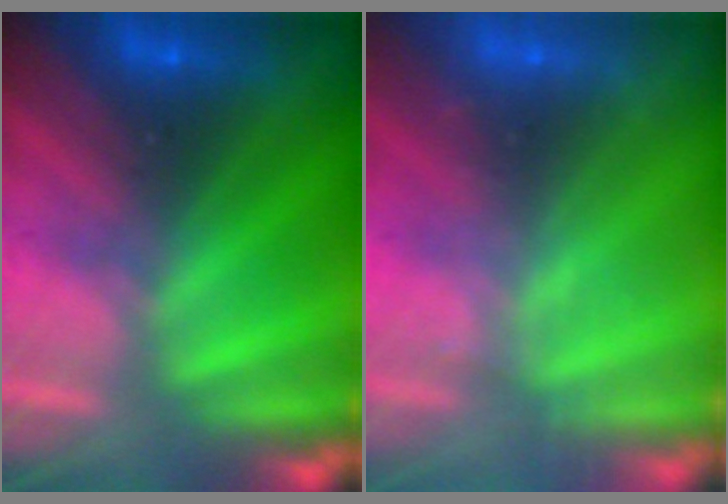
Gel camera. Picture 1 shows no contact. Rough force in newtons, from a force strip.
{"total": 2.2}